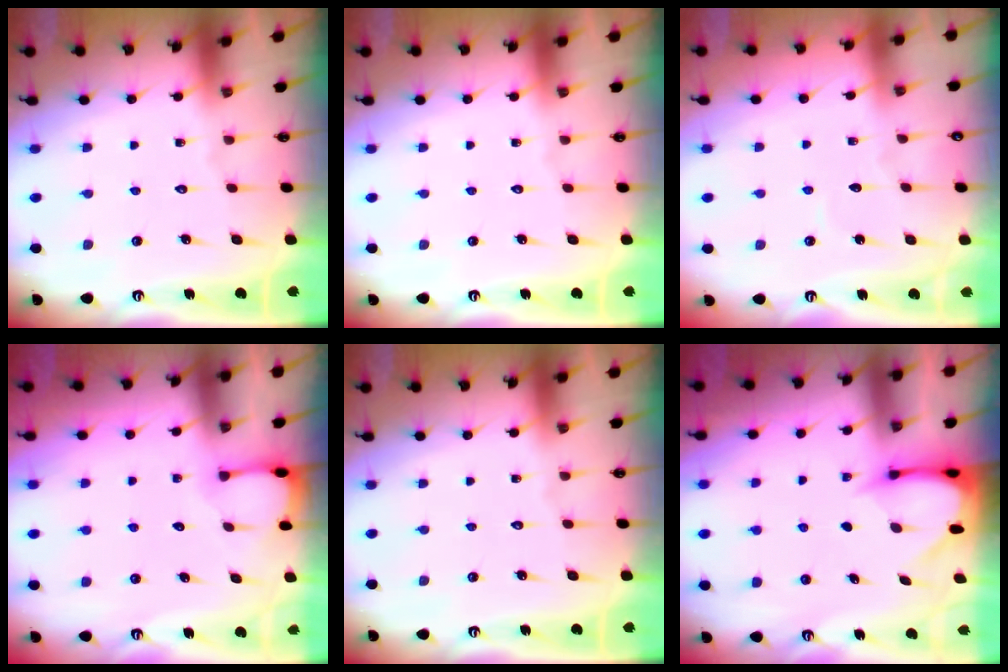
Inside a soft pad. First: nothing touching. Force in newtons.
{"total": 0.0}
{"total": 2.4, "press": 2.4, "slide": 0.3}
{"total": 2.7, "press": 2.7, "slide": 0.4}
{"total": 0.0}
{"total": 3.2, "press": 3.2, "slide": 0.3}